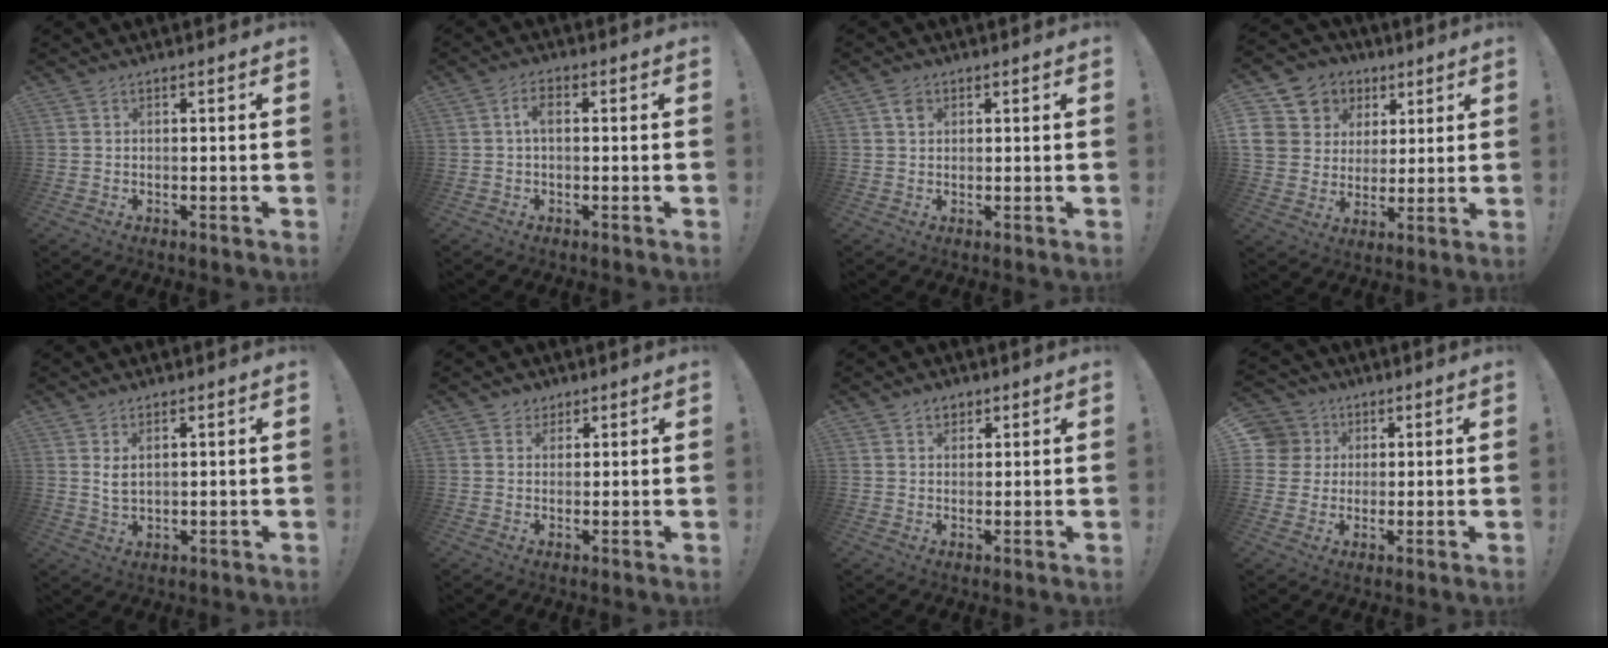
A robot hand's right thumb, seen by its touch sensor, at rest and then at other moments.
{"total": 3.5, "force": [0.2, 1.7, 3.0], "torque": [-0.052, 0.008, 0.001]}
{"total": 2.2, "force": [0.9, 1.8, 0.9], "torque": [-0.010, 0.001, 0.014]}
{"total": 11.7, "force": [4.0, 10.6, 3.2], "torque": [-0.055, -0.018, 0.095]}
{"total": 4.0, "force": [2.1, 1.9, 2.9], "torque": [-0.042, -0.011, 0.037]}
{"total": 3.1, "force": [1.9, 2.5, 0.1], "torque": [0.006, -0.010, 0.033]}
{"total": 3.2, "force": [2.0, 2.5, 0.7], "torque": [-0.003, -0.008, 0.035]}
{"total": 7.6, "force": [1.6, 7.3, 1.5], "torque": [-0.022, -0.006, 0.033]}